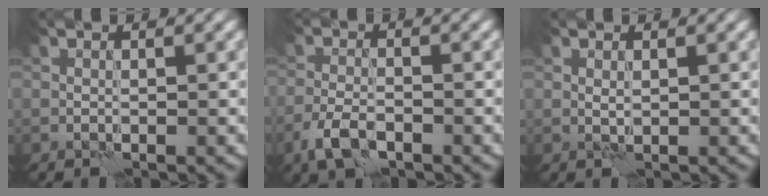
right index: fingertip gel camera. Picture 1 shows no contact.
{"total": 3.2, "force": [-2.0, 1.6, 1.9], "torque": [-0.042, -0.002, -0.047]}
{"total": 0.5, "force": [0.4, 0.2, 0.2], "torque": [-0.009, -0.002, 0.007]}